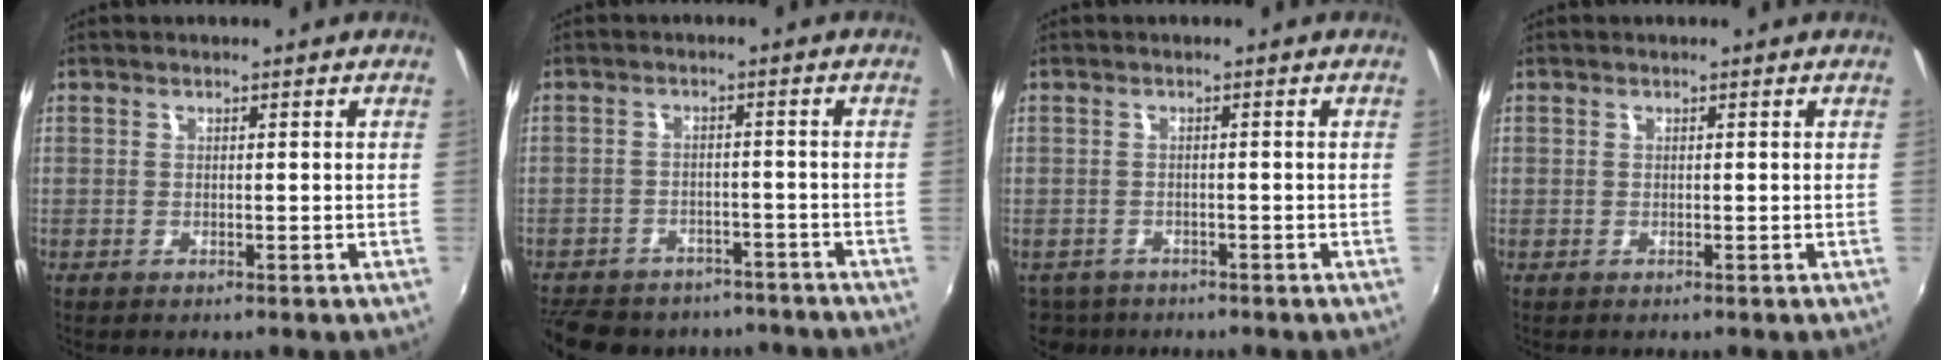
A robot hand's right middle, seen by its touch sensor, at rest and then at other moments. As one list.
[{"total": 18.4, "force": [-15.0, 8.3, 6.7], "torque": [-0.161, 0.008, -0.199]}, {"total": 4.6, "force": [-3.3, 2.9, 1.3], "torque": [-0.040, -0.015, -0.053]}, {"total": 0.8, "force": [-0.2, 0.7, -0.1], "torque": [-0.001, 0.000, -0.003]}]